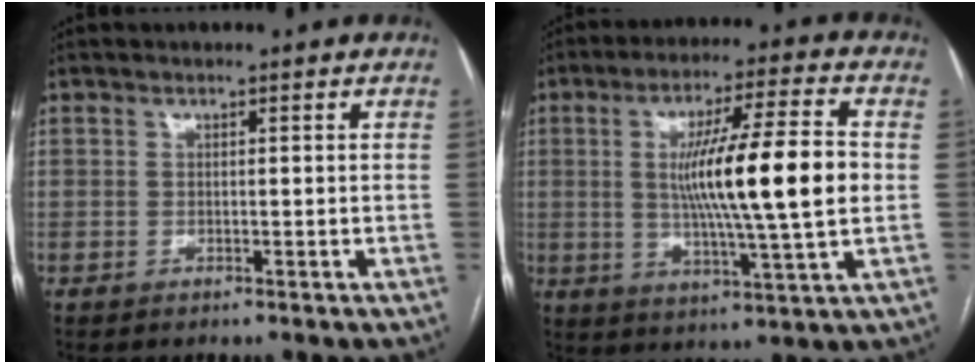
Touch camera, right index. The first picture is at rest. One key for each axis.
{"total": 15.7, "fx": 0.8, "fy": 0.4, "fz": 15.7, "tx": -0.265, "ty": 0.002, "tz": 0.012}